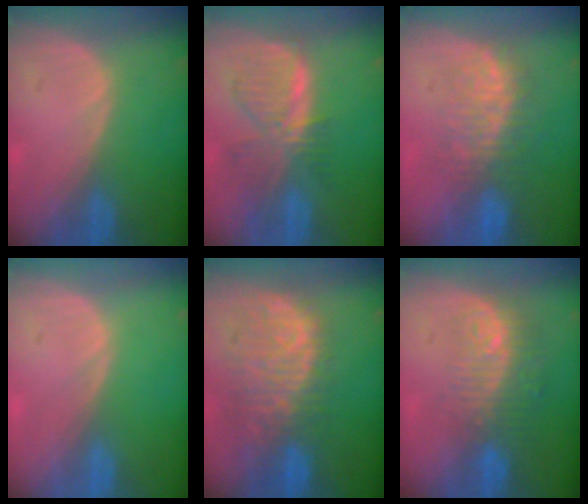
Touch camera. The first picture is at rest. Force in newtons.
{"total": 7.9, "press": 7.0, "slide": 3.6}
{"total": 7.9, "press": 7.6, "slide": 2.3}
{"total": 0.0}
{"total": 11.3, "press": 9.7, "slide": 5.7}
{"total": 9.9, "press": 8.1, "slide": 5.7}